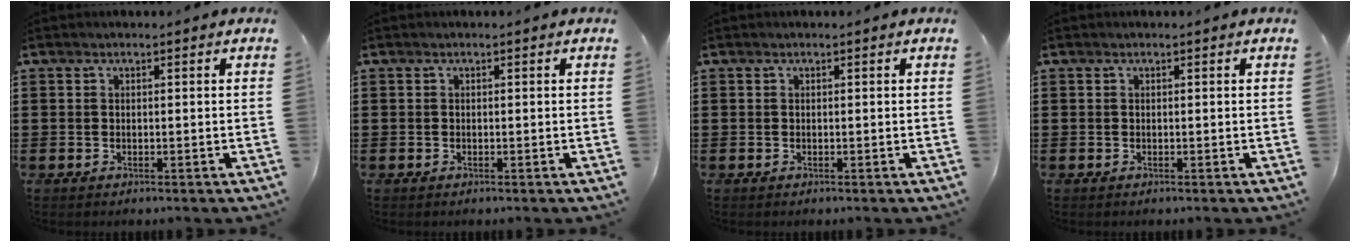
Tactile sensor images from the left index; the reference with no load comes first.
{"total": 0.0}
{"total": 0.0}
{"total": 0.0}